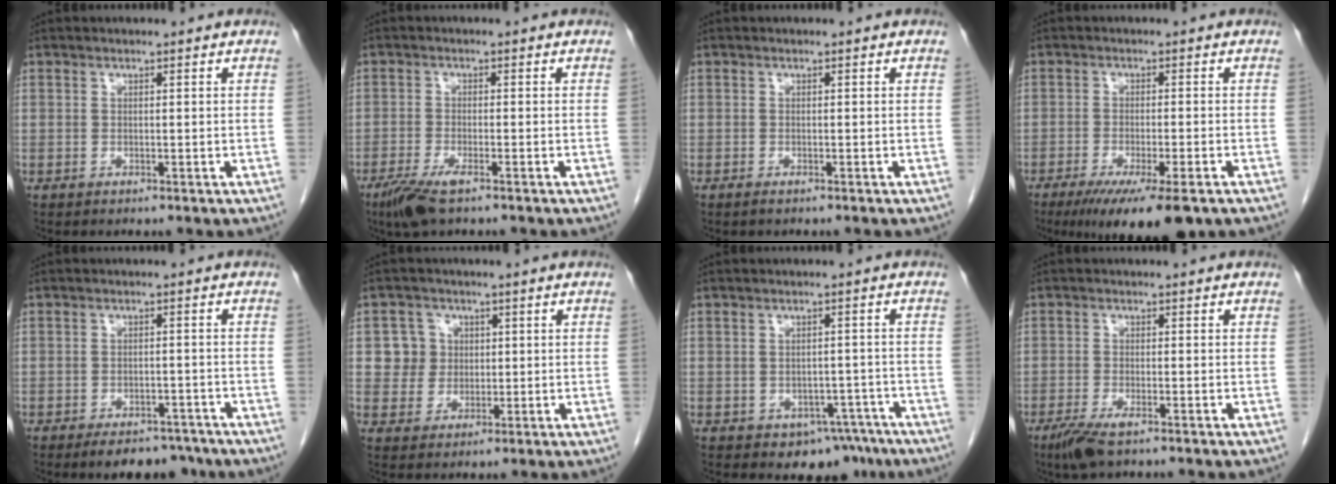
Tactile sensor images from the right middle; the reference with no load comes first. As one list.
[{"total": 4.9, "force": [-3.2, 0.9, 3.5], "torque": [-0.076, -0.011, -0.059]}, {"total": 0.6, "force": [-0.4, 0.0, 0.4], "torque": [-0.009, -0.001, -0.008]}, {"total": 11.1, "force": [-7.5, 1.4, 8.1], "torque": [-0.115, -0.024, -0.114]}, {"total": 6.5, "force": [-5.1, 3.0, 2.6], "torque": [-0.028, 0.003, -0.072]}, {"total": 2.6, "force": [0.6, 2.6, 0.3], "torque": [0.001, 0.006, 0.010]}, {"total": 5.9, "force": [-3.9, 3.8, 2.2], "torque": [-0.009, 0.011, -0.045]}, {"total": 4.1, "force": [-2.7, 0.9, 3.0], "torque": [-0.064, -0.009, -0.049]}]